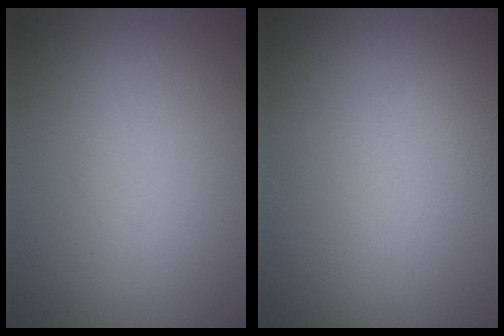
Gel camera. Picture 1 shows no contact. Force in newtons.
{"total": 0.5, "press": 0.5, "slide": 0.1}